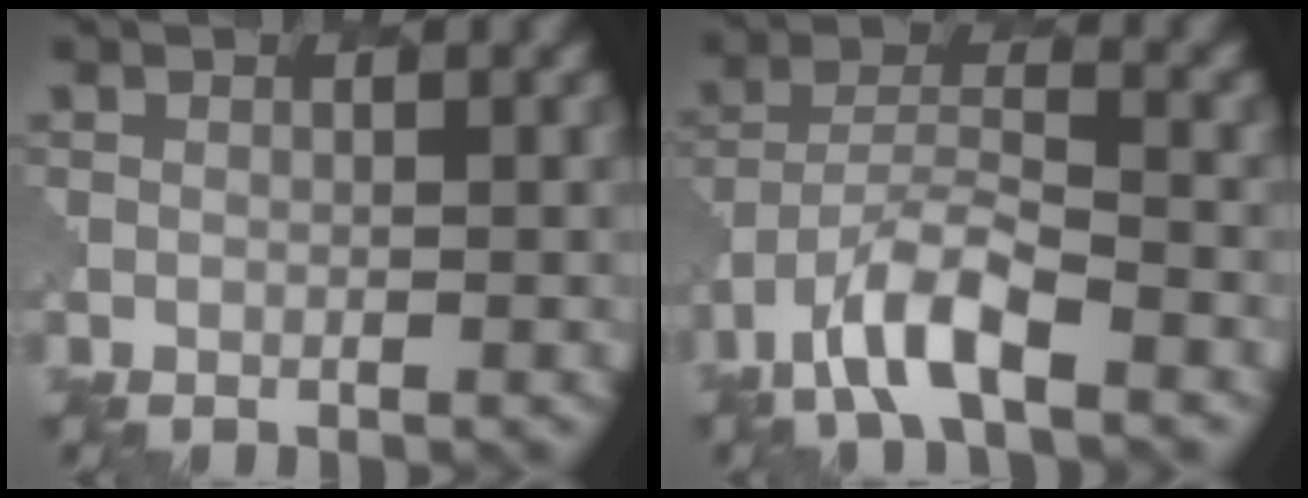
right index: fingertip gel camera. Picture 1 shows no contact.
{"total": 6.4, "force": [-4.2, 2.0, 4.3], "torque": [-0.080, 0.003, -0.082]}